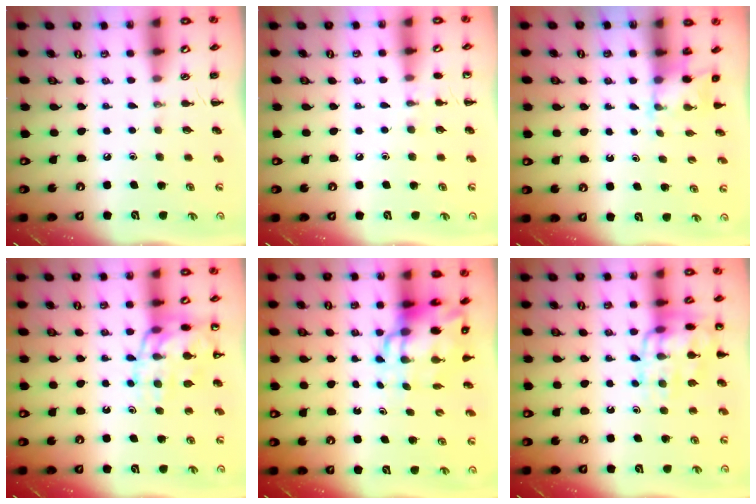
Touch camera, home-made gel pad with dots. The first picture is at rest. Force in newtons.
{"total": 4.8, "press": 4.5, "slide": 1.5}
{"total": 2.3, "press": 2.2, "slide": 0.7}
{"total": 16.3, "press": 16.0, "slide": 2.8}
{"total": 9.3, "press": 9.0, "slide": 2.4}
{"total": 14.7, "press": 14.6, "slide": 1.0}